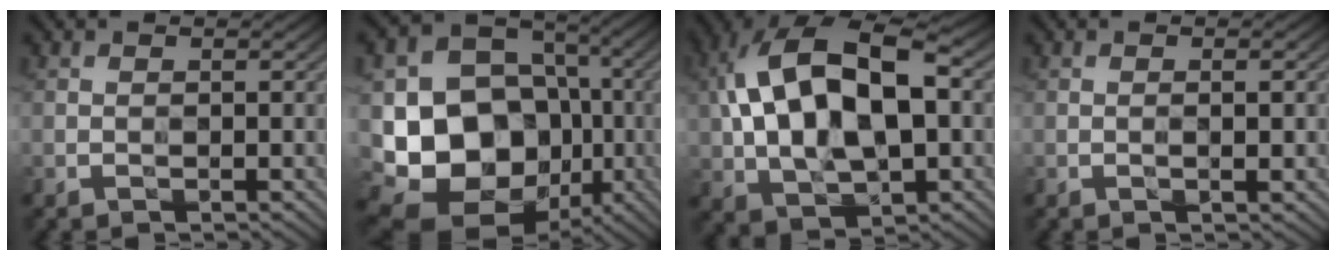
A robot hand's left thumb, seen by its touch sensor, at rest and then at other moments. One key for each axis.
{"total": 18.1, "fx": -3.7, "fy": 15.2, "fz": 9.2, "tx": -0.186, "ty": -0.049, "tz": -0.067}
{"total": 16.7, "fx": 2.2, "fy": 9.7, "fz": 13.4, "tx": -0.262, "ty": 0.009, "tz": 0.041}
{"total": 2.1, "fx": -0.1, "fy": 0.2, "fz": 2.1, "tx": -0.035, "ty": 0.001, "tz": -0.004}